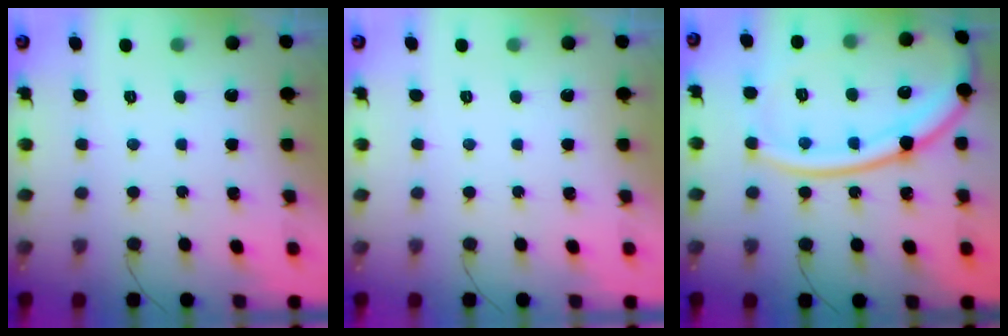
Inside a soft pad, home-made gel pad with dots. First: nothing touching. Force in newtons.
{"total": 0.0}
{"total": 21.0, "press": 20.9, "slide": 2.3}